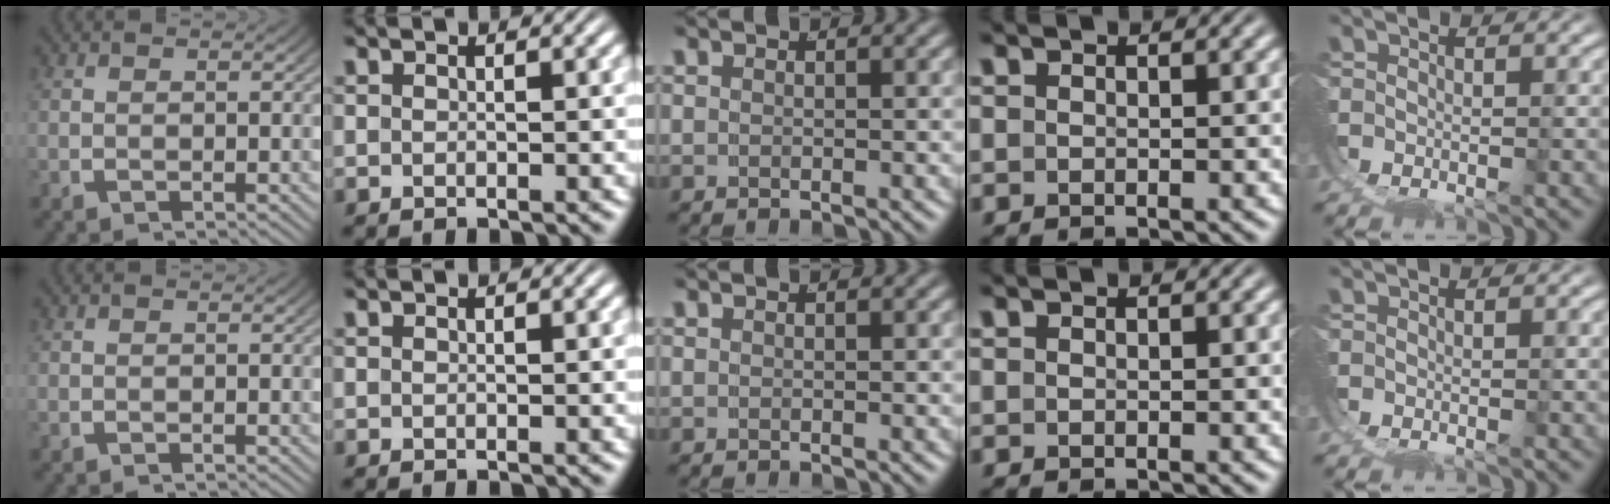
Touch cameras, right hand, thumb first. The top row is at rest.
{}